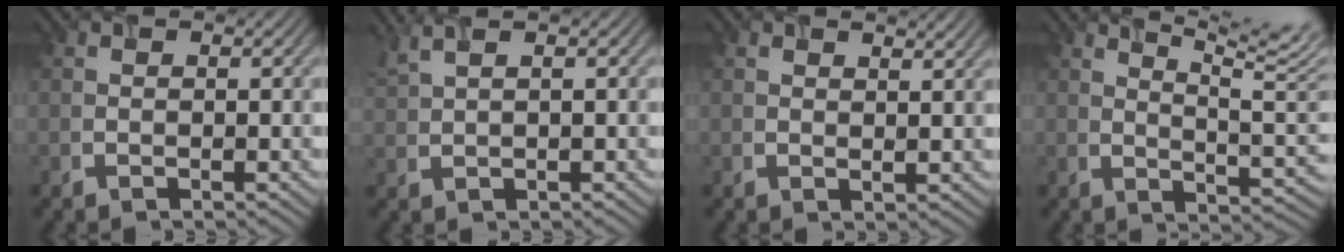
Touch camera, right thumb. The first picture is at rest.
{"total": 2.9, "force": [2.1, 0.2, 2.0], "torque": [-0.042, 0.022, 0.039]}
{"total": 1.6, "force": [1.3, 0.3, 0.8], "torque": [-0.008, -0.001, 0.026]}
{"total": 11.0, "force": [6.8, 2.6, 8.2], "torque": [-0.125, 0.013, 0.090]}